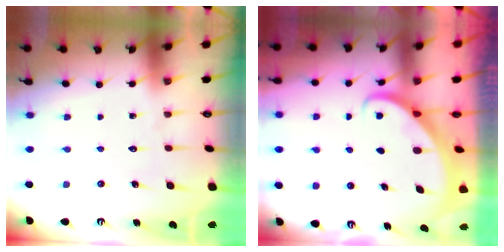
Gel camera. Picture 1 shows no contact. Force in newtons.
{"total": 2.8, "press": 2.8, "slide": 0.3}